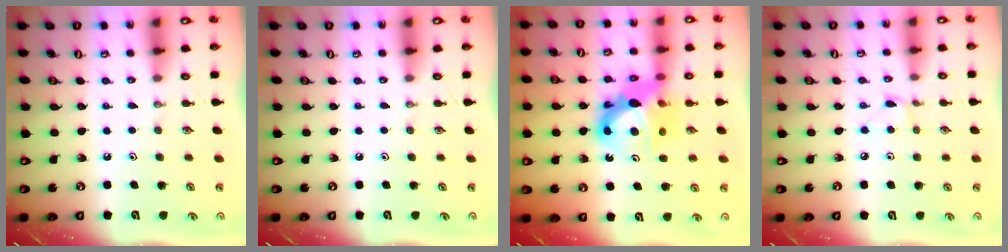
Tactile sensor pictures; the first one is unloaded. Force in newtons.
{"total": 0.0}
{"total": 12.0, "press": 11.9, "slide": 1.0}
{"total": 3.7, "press": 3.7, "slide": 0.4}